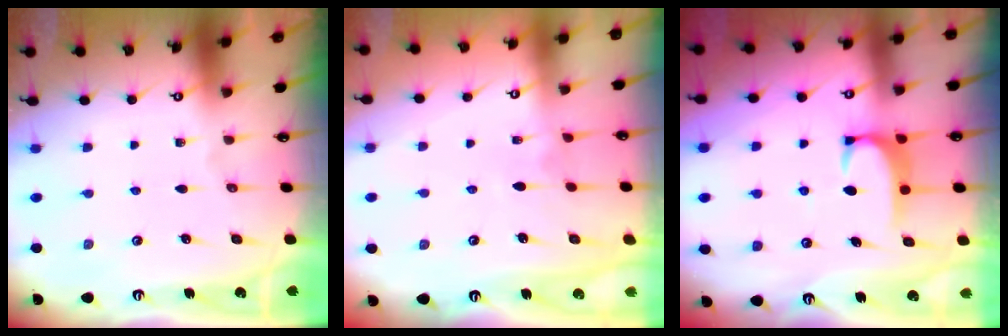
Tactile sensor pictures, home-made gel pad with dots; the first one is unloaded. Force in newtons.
{"total": 2.9, "press": 2.8, "slide": 0.5}
{"total": 2.0, "press": 1.9, "slide": 0.5}